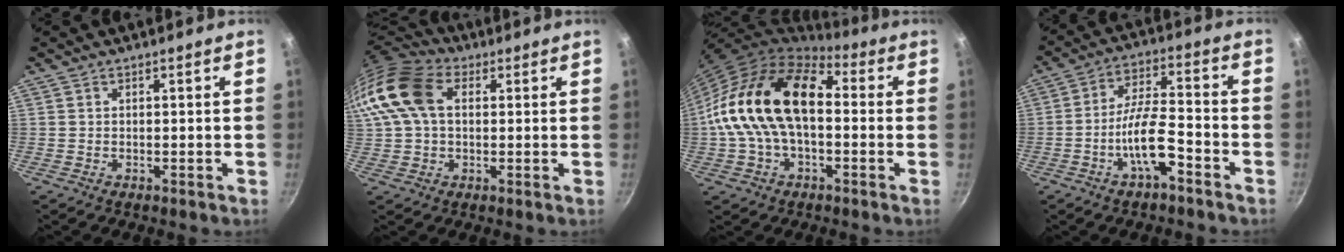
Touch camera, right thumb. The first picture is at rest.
{"total": 15.1, "force": [3.1, 10.2, 10.7], "torque": [-0.210, 0.026, 0.039]}
{"total": 20.2, "force": [0.3, 12.3, 16.0], "torque": [-0.278, 0.041, -0.009]}
{"total": 10.0, "force": [-4.8, 3.0, 8.2], "torque": [-0.146, 0.038, -0.091]}